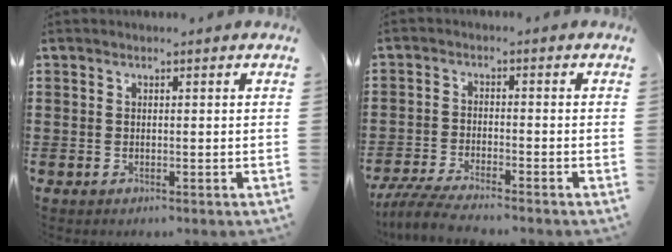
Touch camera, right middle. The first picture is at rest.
{"total": 4.6, "force": [-4.3, 0.3, 1.7], "torque": [-0.049, -0.014, -0.087]}